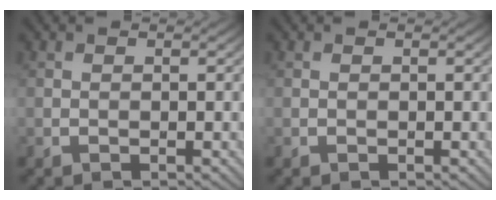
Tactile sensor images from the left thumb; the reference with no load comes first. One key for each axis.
{"total": 0.0}